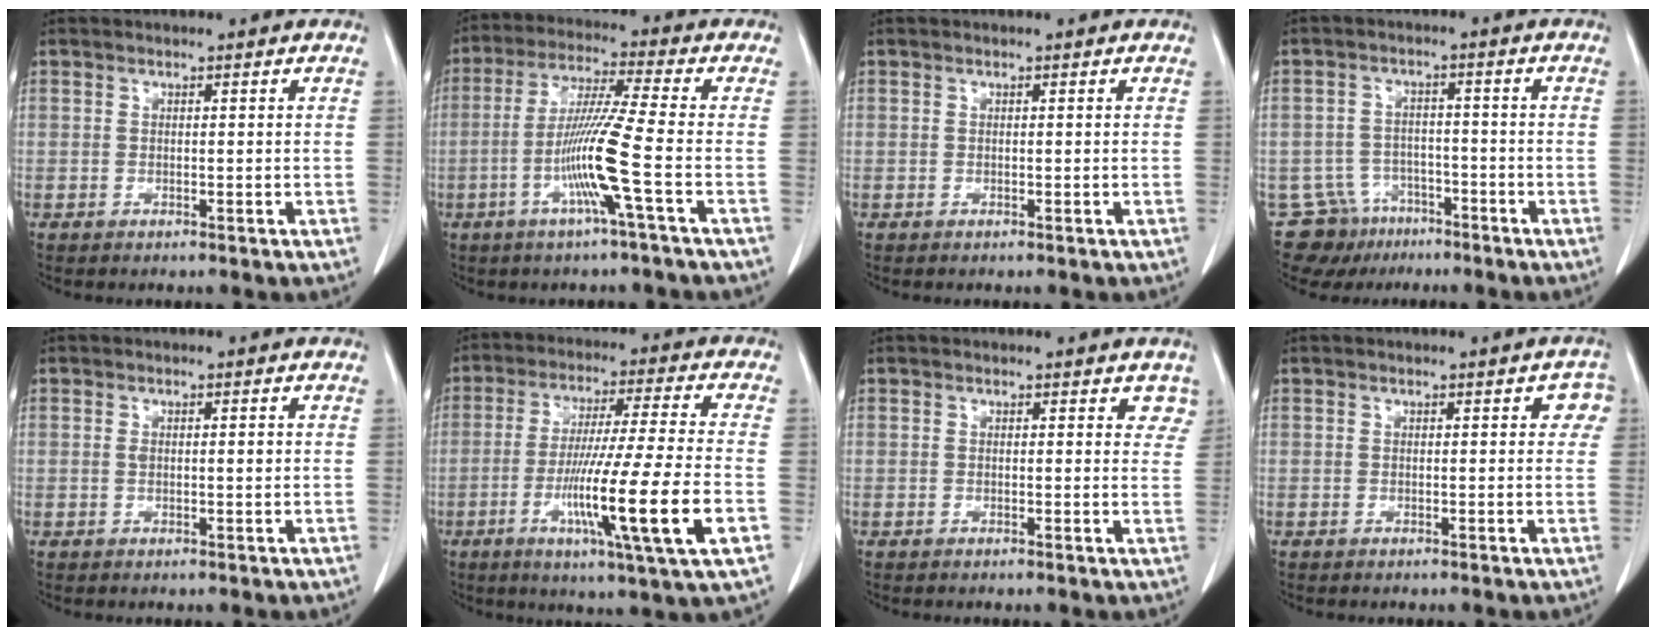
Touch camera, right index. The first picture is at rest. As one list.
[{"total": 10.4, "force": [-3.3, -1.8, 9.7], "torque": [-0.190, -0.009, -0.068]}, {"total": 0.0}, {"total": 8.0, "force": [-5.5, 5.7, 0.4], "torque": [-0.005, 0.021, -0.084]}, {"total": 1.9, "force": [0.2, 0.7, 1.8], "torque": [-0.035, 0.004, 0.005]}, {"total": 17.0, "force": [-5.0, -1.0, 16.2], "torque": [-0.287, -0.024, -0.088]}, {"total": 3.2, "force": [2.6, 1.7, 1.0], "torque": [0.013, -0.001, 0.011]}, {"total": 2.5, "force": [0.8, 1.4, 2.0], "torque": [-0.008, 0.012, 0.002]}]